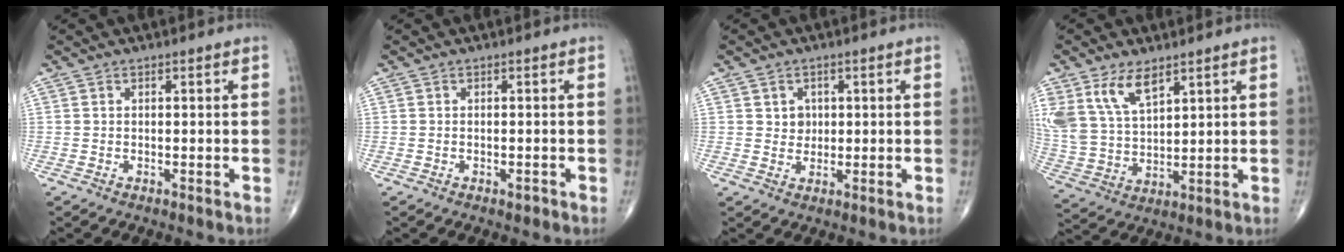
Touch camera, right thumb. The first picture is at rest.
{"total": 0.8, "force": [-0.5, 0.4, 0.5], "torque": [-0.009, 0.001, -0.007]}
{"total": 2.7, "force": [0.7, 2.4, 1.1], "torque": [-0.001, -0.002, 0.011]}
{"total": 11.5, "force": [6.7, 5.9, 7.3], "torque": [-0.138, -0.020, 0.147]}